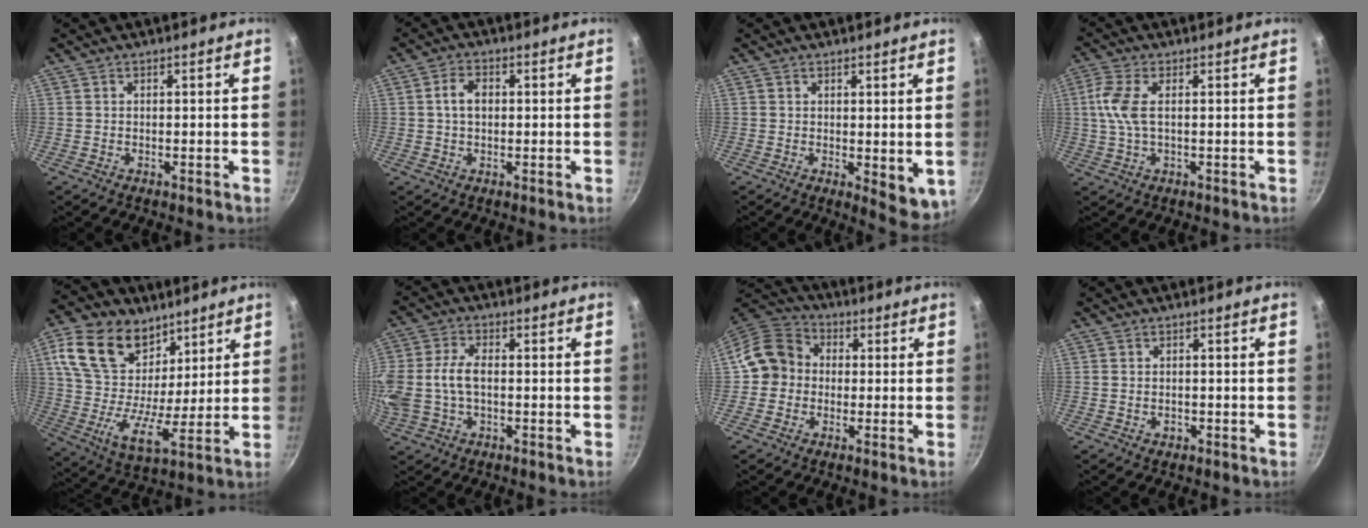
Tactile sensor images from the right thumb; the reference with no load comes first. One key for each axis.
{"total": 4.1, "fx": 0.4, "fy": 2.8, "fz": 3.0, "tx": -0.044, "ty": 0.010, "tz": 0.002}
{"total": 6.1, "fx": 0.4, "fy": 3.0, "fz": 5.3, "tx": -0.054, "ty": -0.005, "tz": 0.013}
{"total": 6.1, "fx": 0.7, "fy": 2.4, "fz": 5.5, "tx": -0.134, "ty": 0.008, "tz": 0.011}
{"total": 19.2, "fx": 10.0, "fy": 12.2, "fz": 10.9, "tx": -0.179, "ty": -0.045, "tz": 0.176}
{"total": 11.8, "fx": -0.7, "fy": 7.6, "fz": 9.1, "tx": -0.201, "ty": 0.016, "tz": -0.020}
{"total": 10.5, "fx": -0.3, "fy": 9.4, "fz": 4.7, "tx": -0.054, "ty": 0.028, "tz": -0.027}
{"total": 1.3, "fx": -0.5, "fy": 1.0, "fz": 0.7, "tx": -0.012, "ty": 0.003, "tz": -0.007}